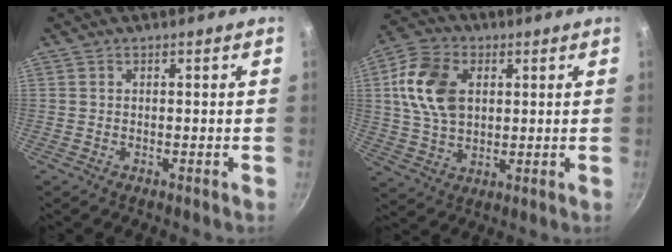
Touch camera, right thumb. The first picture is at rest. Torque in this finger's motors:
{"motor_torque": [-0.85, 0.88, 0.94, -0.41, 0.15]}